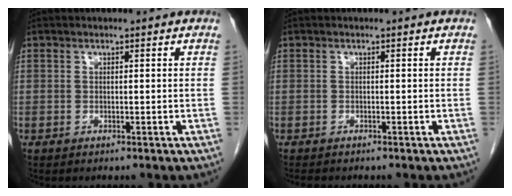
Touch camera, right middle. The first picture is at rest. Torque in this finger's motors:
{"motor_torque": [0.09, -0.06, -0.02, 0.01]}